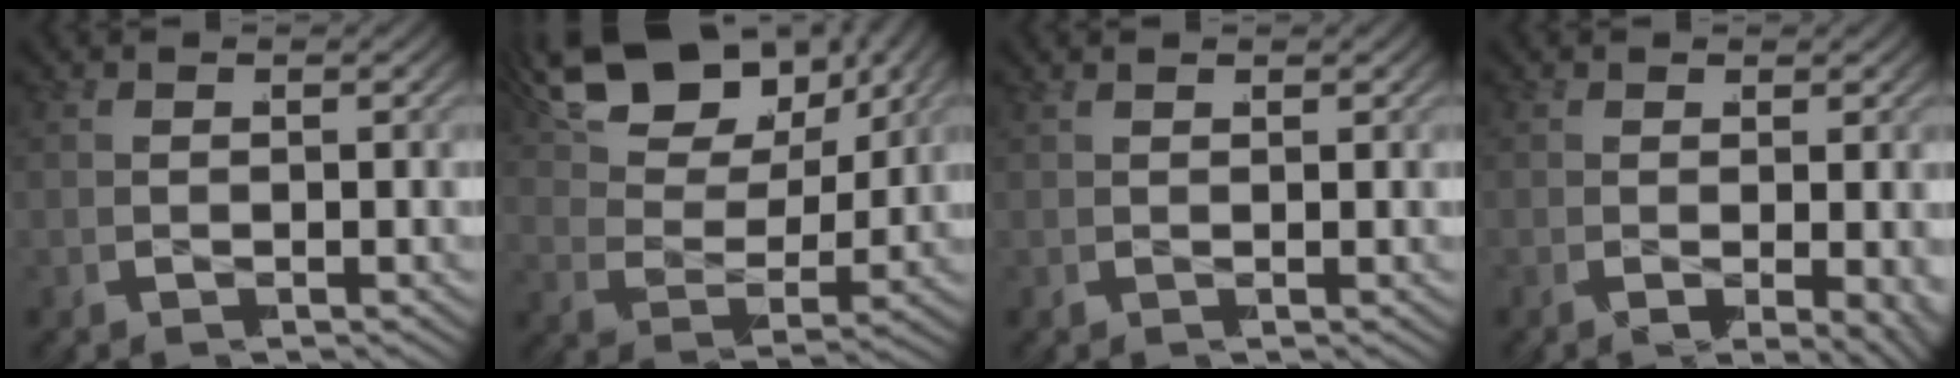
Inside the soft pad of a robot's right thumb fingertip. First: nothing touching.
{"total": 9.3, "force": [3.9, 5.7, 6.3], "torque": [-0.132, 0.007, 0.054]}
{"total": 0.7, "force": [0.6, -0.3, 0.0], "torque": [0.003, 0.001, 0.009]}
{"total": 3.3, "force": [-0.8, 1.5, 2.8], "torque": [-0.046, -0.019, -0.005]}